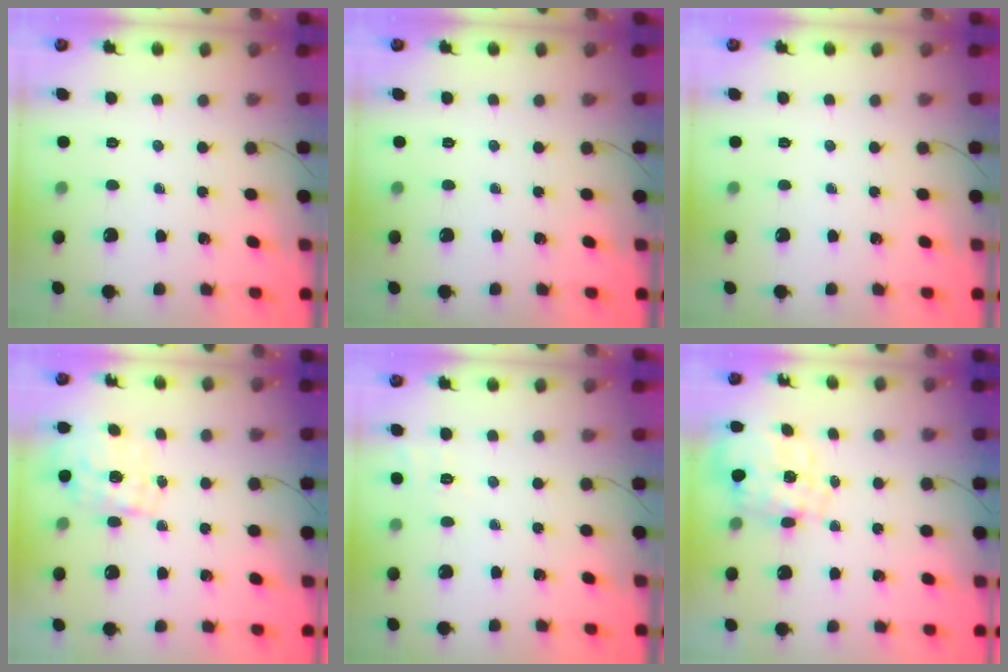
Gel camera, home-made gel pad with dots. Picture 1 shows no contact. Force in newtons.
{"total": 0.0}
{"total": 0.0}
{"total": 1.6, "press": 1.4, "slide": 0.8}
{"total": 2.6, "press": 1.9, "slide": 1.8}
{"total": 2.4, "press": 2.2, "slide": 1.0}